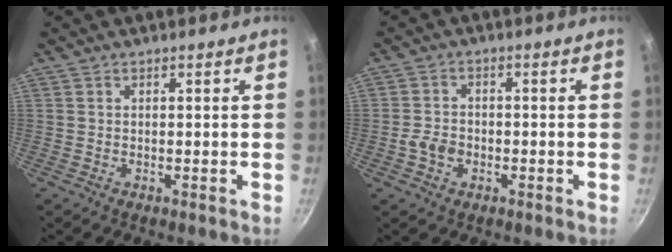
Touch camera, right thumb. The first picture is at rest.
{"total": 4.1, "force": [-1.5, 3.2, 2.2], "torque": [-0.039, 0.018, -0.028]}